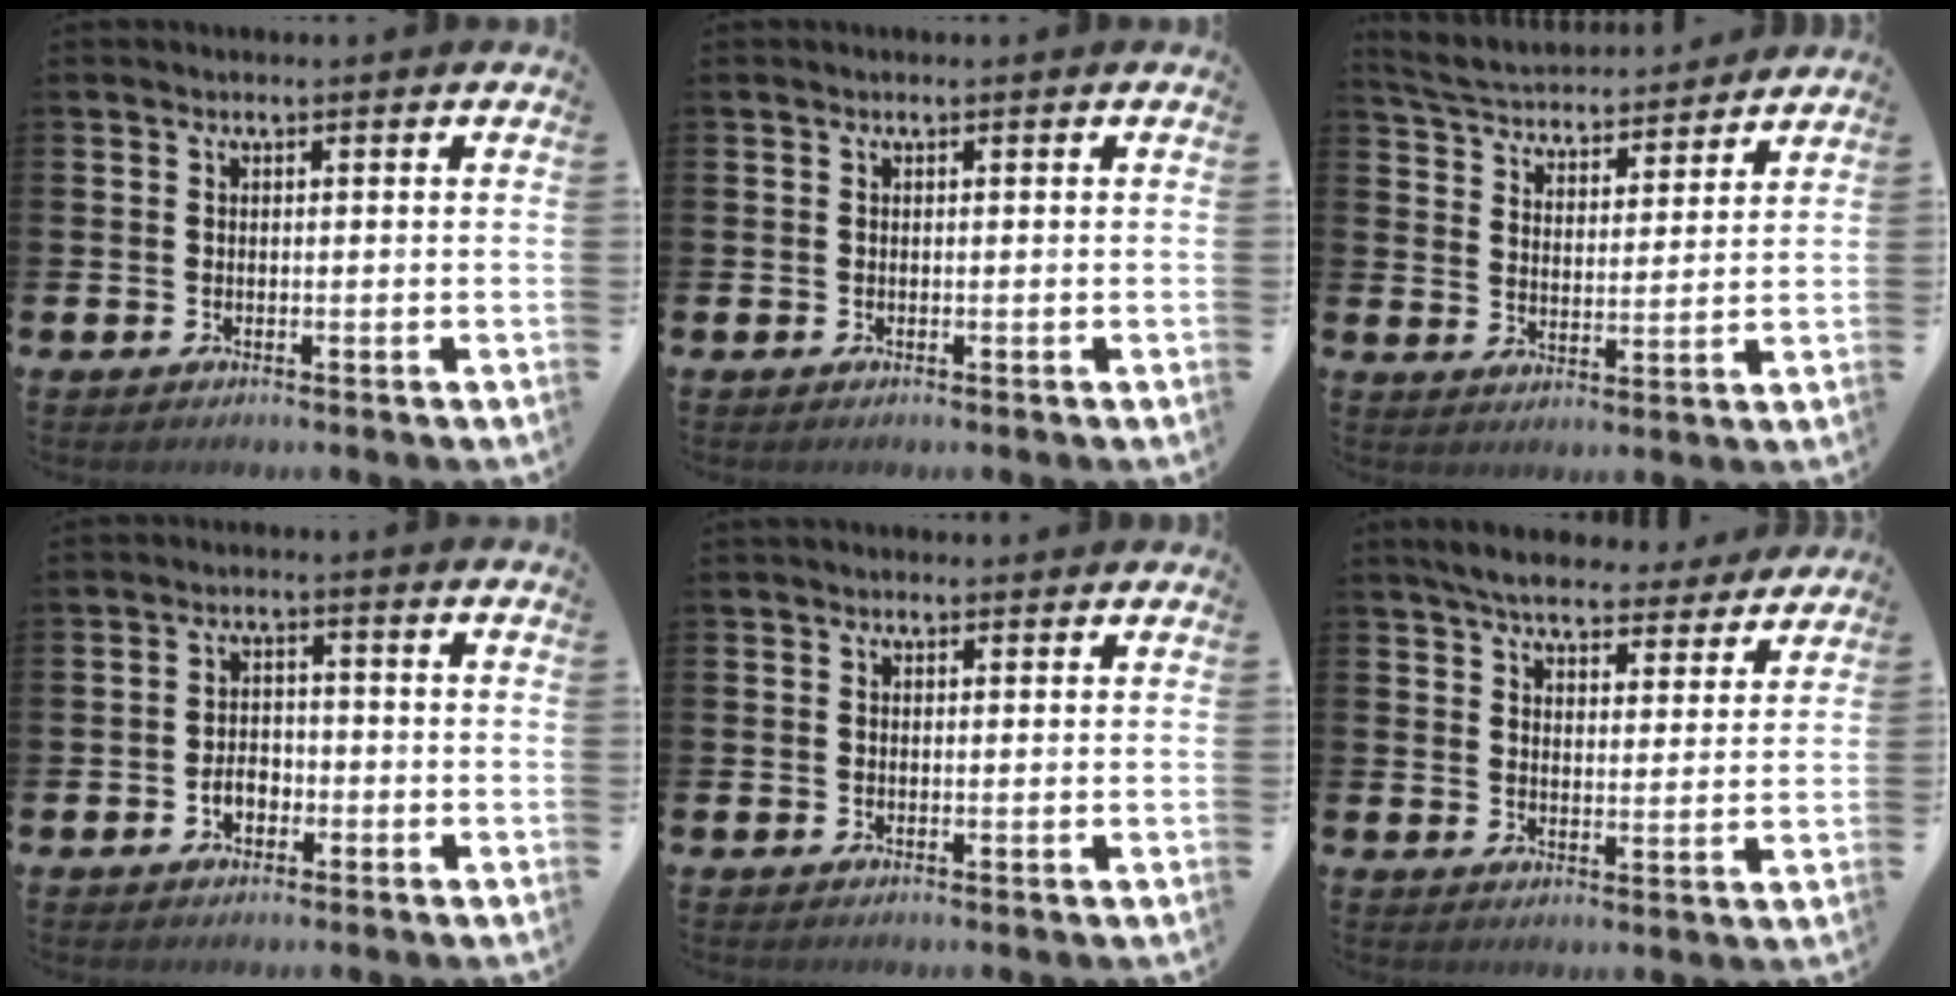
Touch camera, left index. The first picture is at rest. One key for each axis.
{"total": 0.0}
{"total": 4.9, "fx": 4.8, "fy": 1.0, "fz": 0.3, "tx": -0.034, "ty": -0.039, "tz": 0.081}
{"total": 2.9, "fx": -1.3, "fy": 2.0, "fz": 1.7, "tx": -0.024, "ty": 0.000, "tz": -0.029}
{"total": 0.9, "fx": 0.8, "fy": 0.4, "fz": 0.2, "tx": 0.006, "ty": 0.002, "tz": 0.011}
{"total": 6.2, "fx": 5.9, "fy": 1.1, "fz": 1.3, "tx": -0.034, "ty": -0.033, "tz": 0.103}